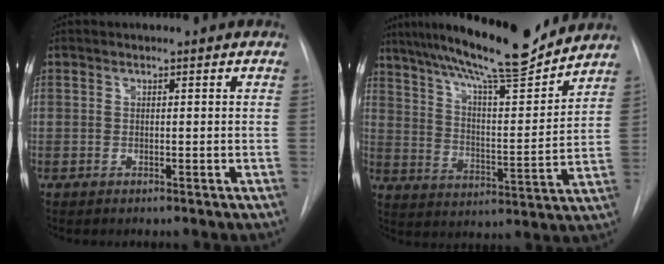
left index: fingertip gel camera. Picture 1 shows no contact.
{"total": 18.6, "force": [16.0, 1.2, 9.2], "torque": [-0.155, 0.003, 0.250]}